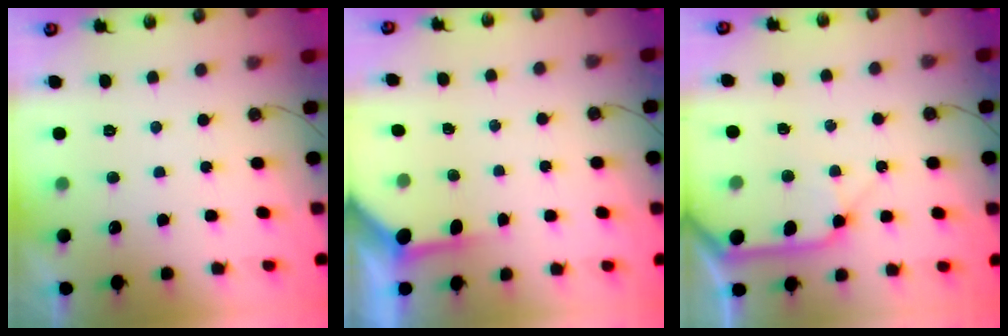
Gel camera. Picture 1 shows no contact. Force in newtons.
{"total": 3.9, "press": 3.9, "slide": 0.4}
{"total": 10.6, "press": 10.5, "slide": 1.5}